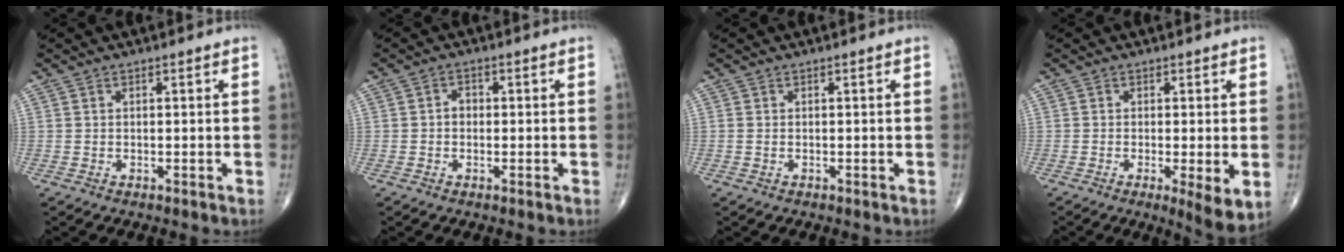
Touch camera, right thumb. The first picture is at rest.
{"total": 1.7, "force": [-0.2, 1.4, 1.0], "torque": [-0.005, 0.008, -0.009]}
{"total": 0.0}
{"total": 5.8, "force": [-1.1, 1.1, 5.6], "torque": [-0.093, -0.020, -0.021]}